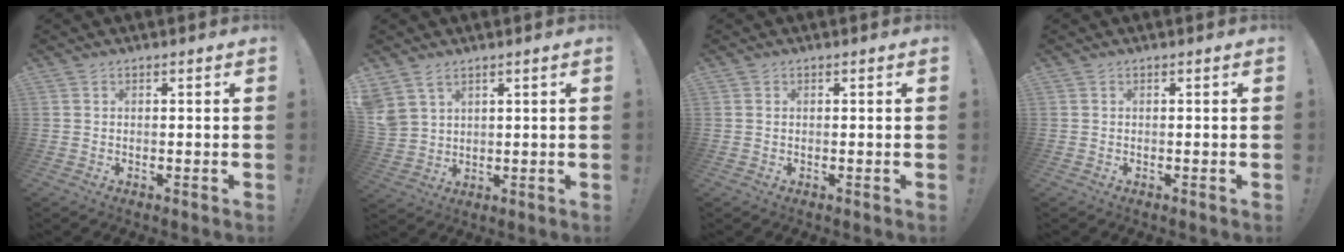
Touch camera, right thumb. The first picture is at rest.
{"total": 5.3, "force": [3.6, 3.5, 1.9], "torque": [-0.047, -0.011, 0.077]}
{"total": 0.0}
{"total": 0.0}